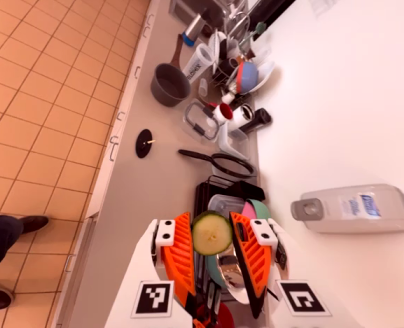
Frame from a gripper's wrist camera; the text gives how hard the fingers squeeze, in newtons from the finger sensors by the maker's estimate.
{"total": 7.5, "left": 7.8, "right": 7.2}